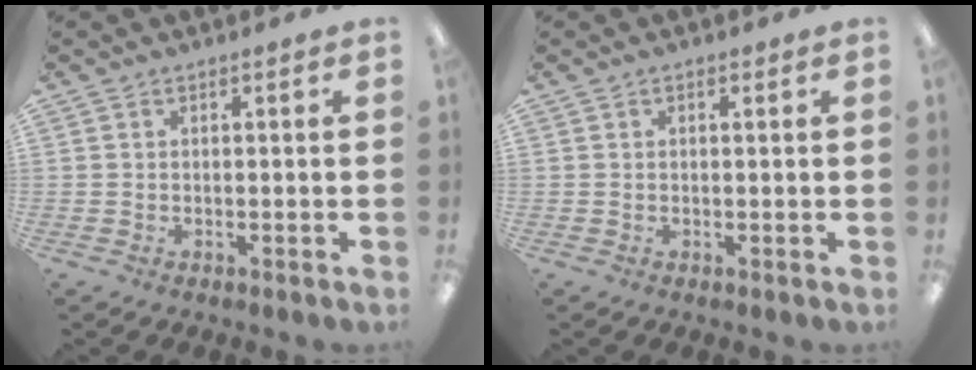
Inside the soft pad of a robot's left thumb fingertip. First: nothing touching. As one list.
[{"total": 0.7, "force": [0.3, 0.3, 0.5], "torque": [-0.004, 0.000, 0.003]}]